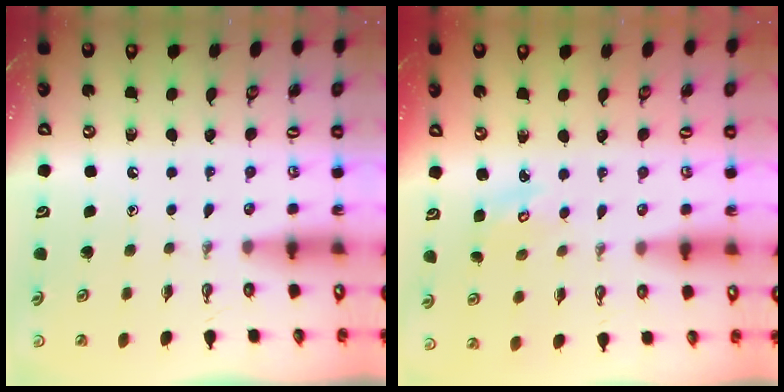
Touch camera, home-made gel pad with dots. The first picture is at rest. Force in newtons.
{"total": 3.0, "press": 3.0, "slide": 0.3}